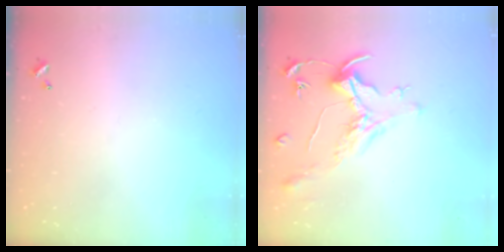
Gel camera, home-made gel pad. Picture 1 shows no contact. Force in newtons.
{"total": 1.6, "press": 1.4, "slide": 0.7}